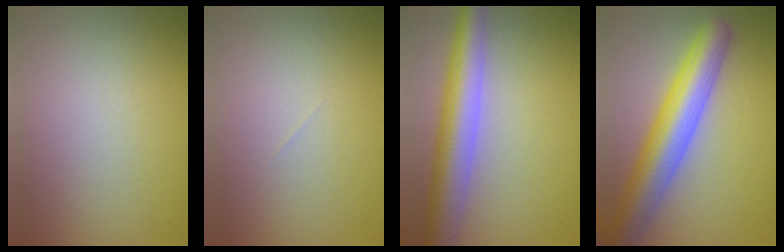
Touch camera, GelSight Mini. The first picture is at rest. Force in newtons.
{"total": 0.0}
{"total": 7.1, "press": 7.1, "slide": 0.1}
{"total": 8.2, "press": 8.2, "slide": 0.3}